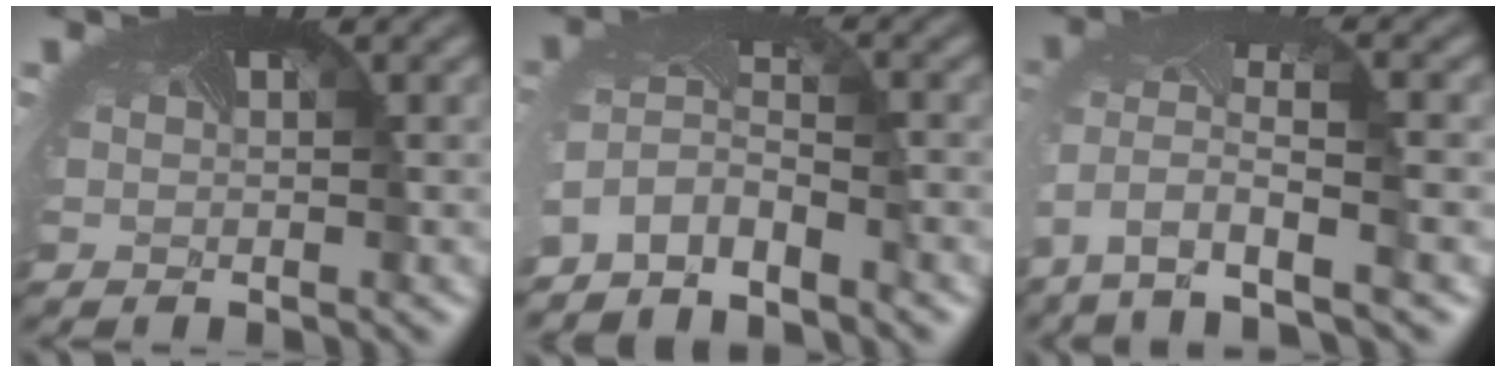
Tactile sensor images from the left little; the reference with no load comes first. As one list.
[{"total": 4.0, "force": [-3.3, 1.2, 1.8], "torque": [-0.047, -0.011, -0.070]}, {"total": 7.7, "force": [-3.5, 2.8, 6.3], "torque": [-0.153, -0.023, -0.058]}]